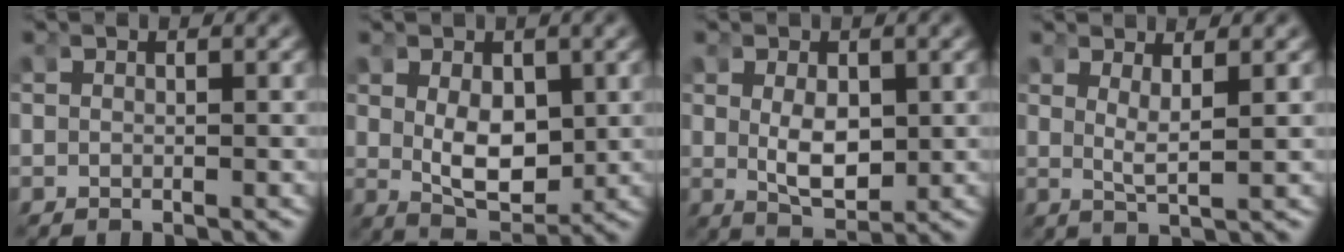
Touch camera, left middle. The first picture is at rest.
{"total": 4.7, "force": [0.1, 2.8, 3.8], "torque": [-0.067, -0.029, 0.016]}
{"total": 3.9, "force": [-0.1, 2.0, 3.3], "torque": [-0.061, -0.024, 0.012]}
{"total": 2.5, "force": [1.2, 0.3, 2.2], "torque": [-0.048, -0.015, 0.028]}